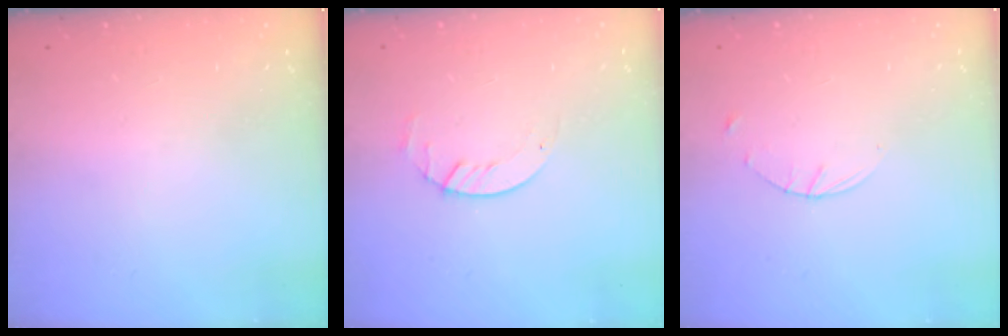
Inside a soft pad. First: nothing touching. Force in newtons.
{"total": 1.4, "press": 1.4, "slide": 0.2}
{"total": 1.6, "press": 1.6, "slide": 0.2}